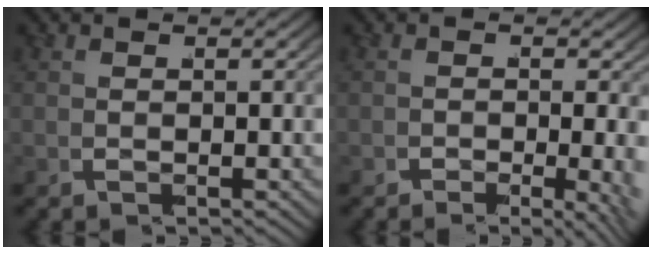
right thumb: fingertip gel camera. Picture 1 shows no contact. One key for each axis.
{"total": 3.0, "fx": -1.5, "fy": 0.8, "fz": 2.4, "tx": -0.036, "ty": -0.024, "tz": -0.022}